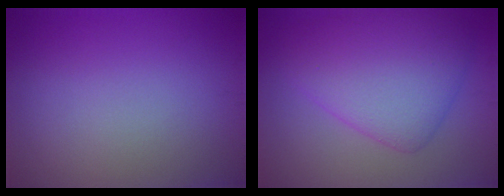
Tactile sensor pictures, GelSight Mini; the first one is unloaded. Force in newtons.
{"total": 7.0, "press": 7.0, "slide": 0.1}